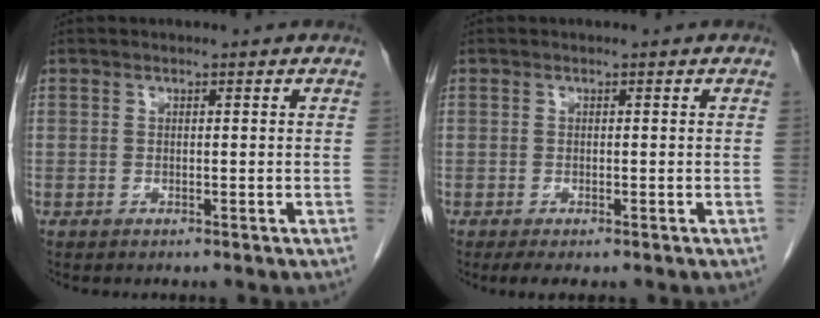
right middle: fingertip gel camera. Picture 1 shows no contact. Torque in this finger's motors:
{"motor_torque": [0.29, -0.07, -0.02, 0.01]}